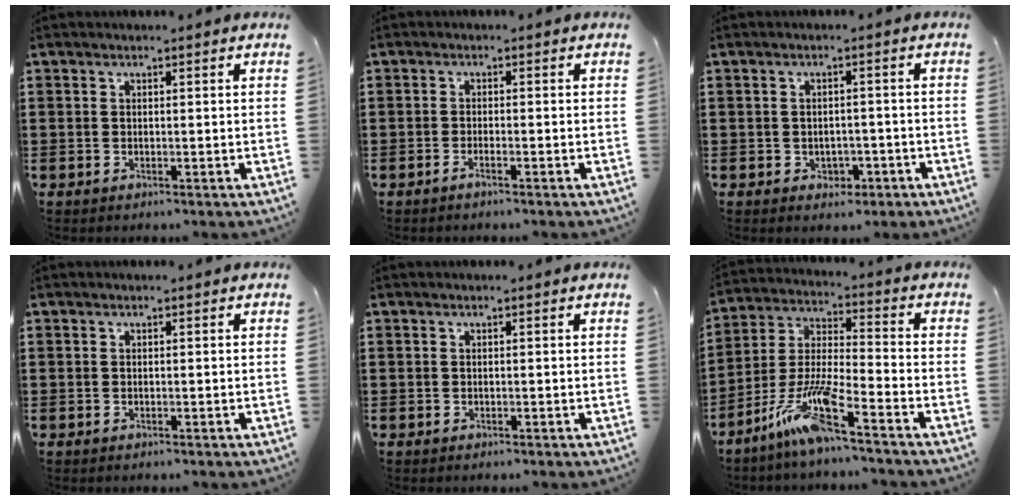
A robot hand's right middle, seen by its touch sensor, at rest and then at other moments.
{"total": 1.0, "force": [-0.8, -0.1, 0.7], "torque": [-0.012, -0.003, -0.014]}
{"total": 1.7, "force": [-0.9, 1.4, 0.6], "torque": [-0.018, 0.001, -0.020]}
{"total": 0.0}
{"total": 0.0}
{"total": 10.3, "force": [-7.4, 0.5, 7.2], "torque": [-0.173, -0.018, -0.152]}